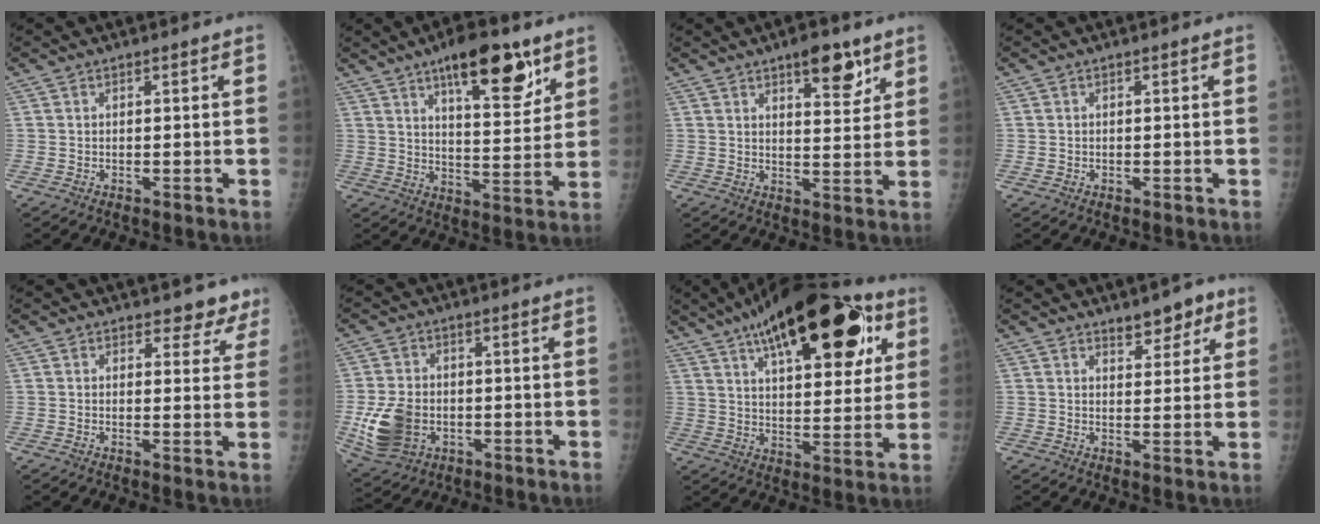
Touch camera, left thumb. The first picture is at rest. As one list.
[{"total": 15.1, "force": [9.0, 5.3, 10.8], "torque": [-0.127, -0.048, 0.138]}, {"total": 8.0, "force": [5.0, 3.1, 5.5], "torque": [-0.055, -0.028, 0.071]}, {"total": 0.6, "force": [-0.1, 0.5, 0.2], "torque": [-0.001, 0.001, 0.000]}, {"total": 4.4, "force": [3.7, 2.3, 0.5], "torque": [0.027, -0.024, 0.028]}, {"total": 10.7, "force": [-2.2, 8.0, 6.8], "torque": [-0.124, 0.003, -0.029]}, {"total": 27.3, "force": [13.3, 11.4, 20.9], "torque": [-0.290, -0.001, 0.201]}, {"total": 4.8, "force": [3.3, 2.4, 2.5], "torque": [-0.008, -0.019, 0.046]}]